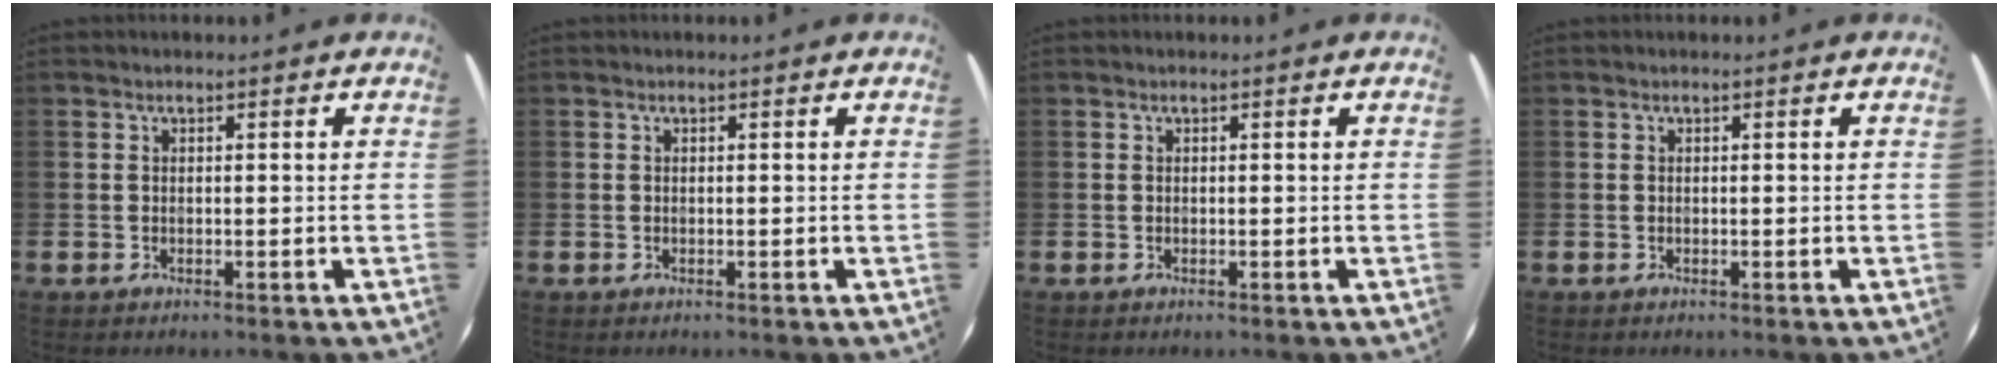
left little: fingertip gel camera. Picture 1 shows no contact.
{"total": 0.0}
{"total": 0.0}
{"total": 0.0}